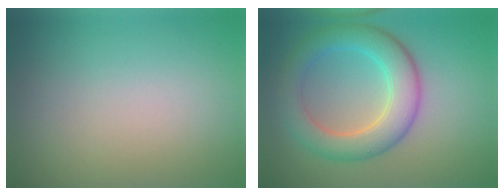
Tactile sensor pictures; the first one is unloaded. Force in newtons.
{"total": 5.9, "press": 5.9, "slide": 0.1}